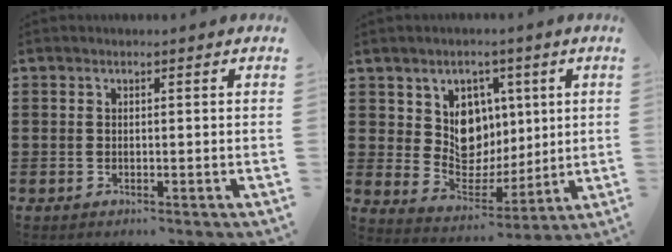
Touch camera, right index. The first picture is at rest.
{"total": 8.2, "force": [3.0, 7.2, 2.5], "torque": [-0.065, -0.016, 0.057]}